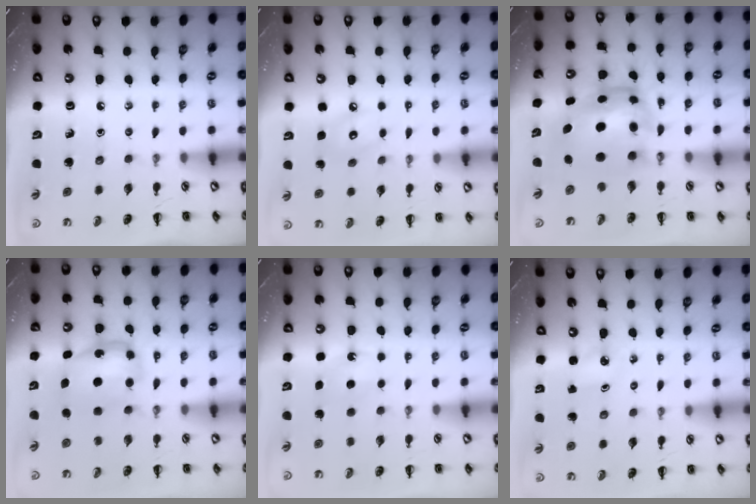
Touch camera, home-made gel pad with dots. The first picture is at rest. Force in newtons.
{"total": 6.7, "press": 6.7, "slide": 0.4}
{"total": 7.0, "press": 6.8, "slide": 1.7}
{"total": 7.4, "press": 7.3, "slide": 1.1}
{"total": 4.7, "press": 4.5, "slide": 1.3}
{"total": 2.2, "press": 2.1, "slide": 0.4}